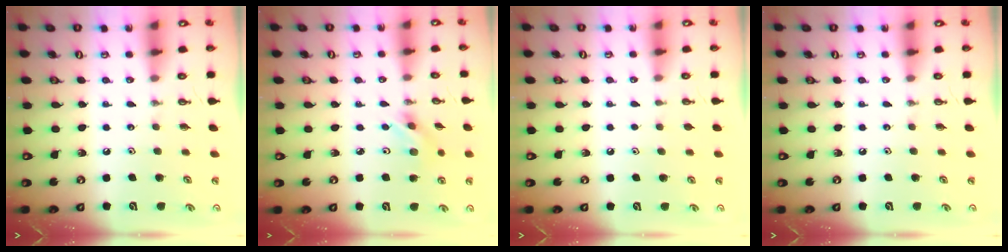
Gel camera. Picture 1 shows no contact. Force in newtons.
{"total": 3.2, "press": 3.1, "slide": 0.4}
{"total": 1.2, "press": 0.5, "slide": 1.0}
{"total": 0.0}